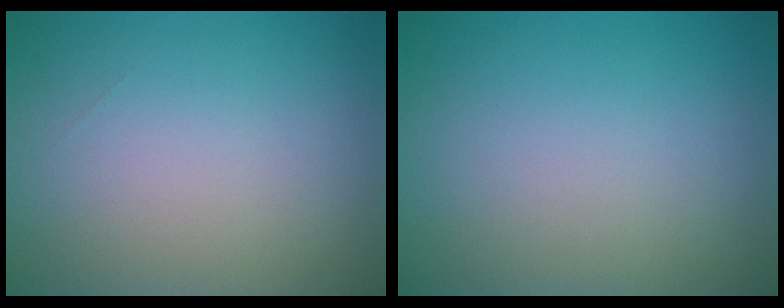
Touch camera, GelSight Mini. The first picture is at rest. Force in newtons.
{"total": 0.0}